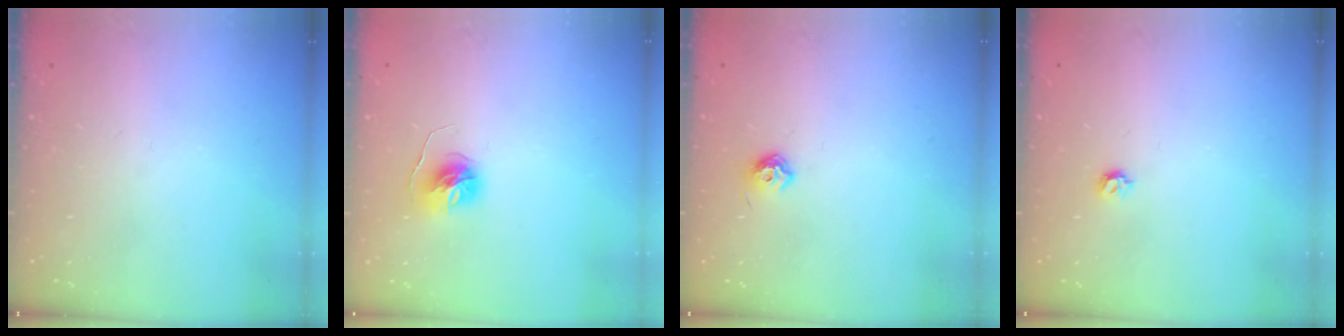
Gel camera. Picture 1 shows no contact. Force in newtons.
{"total": 6.4, "press": 6.4, "slide": 0.6}
{"total": 6.4, "press": 6.3, "slide": 1.1}
{"total": 4.1, "press": 4.0, "slide": 0.8}